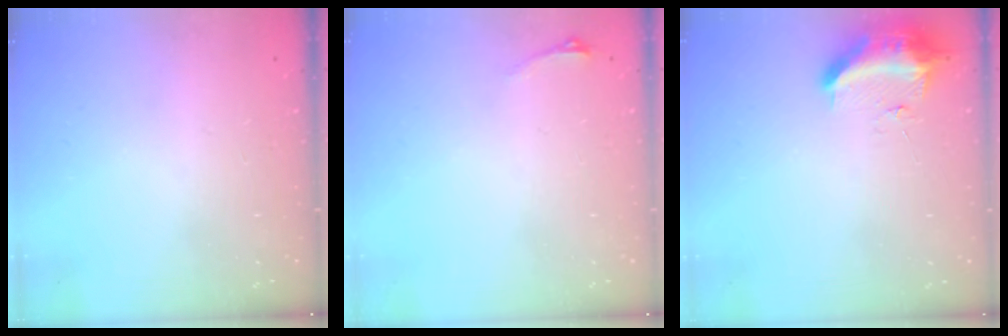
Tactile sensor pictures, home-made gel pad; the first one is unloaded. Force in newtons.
{"total": 2.9, "press": 2.6, "slide": 1.5}
{"total": 10.0, "press": 10.0, "slide": 0.4}